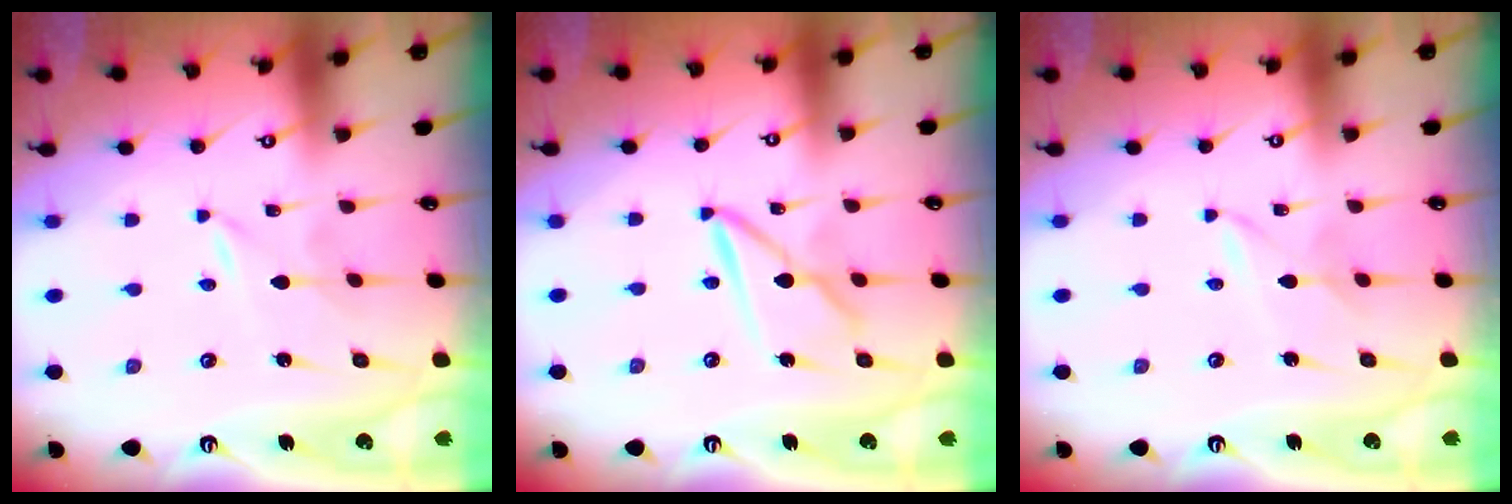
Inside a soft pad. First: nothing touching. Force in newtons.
{"total": 8.1, "press": 8.1, "slide": 0.6}
{"total": 1.8, "press": 1.7, "slide": 0.3}